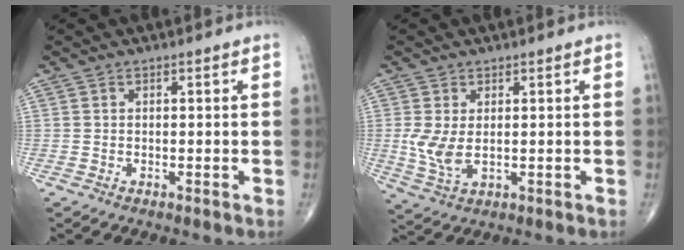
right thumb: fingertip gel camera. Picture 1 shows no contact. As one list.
[{"total": 5.6, "force": [0.3, 2.9, 4.8], "torque": [-0.107, -0.009, 0.015]}]